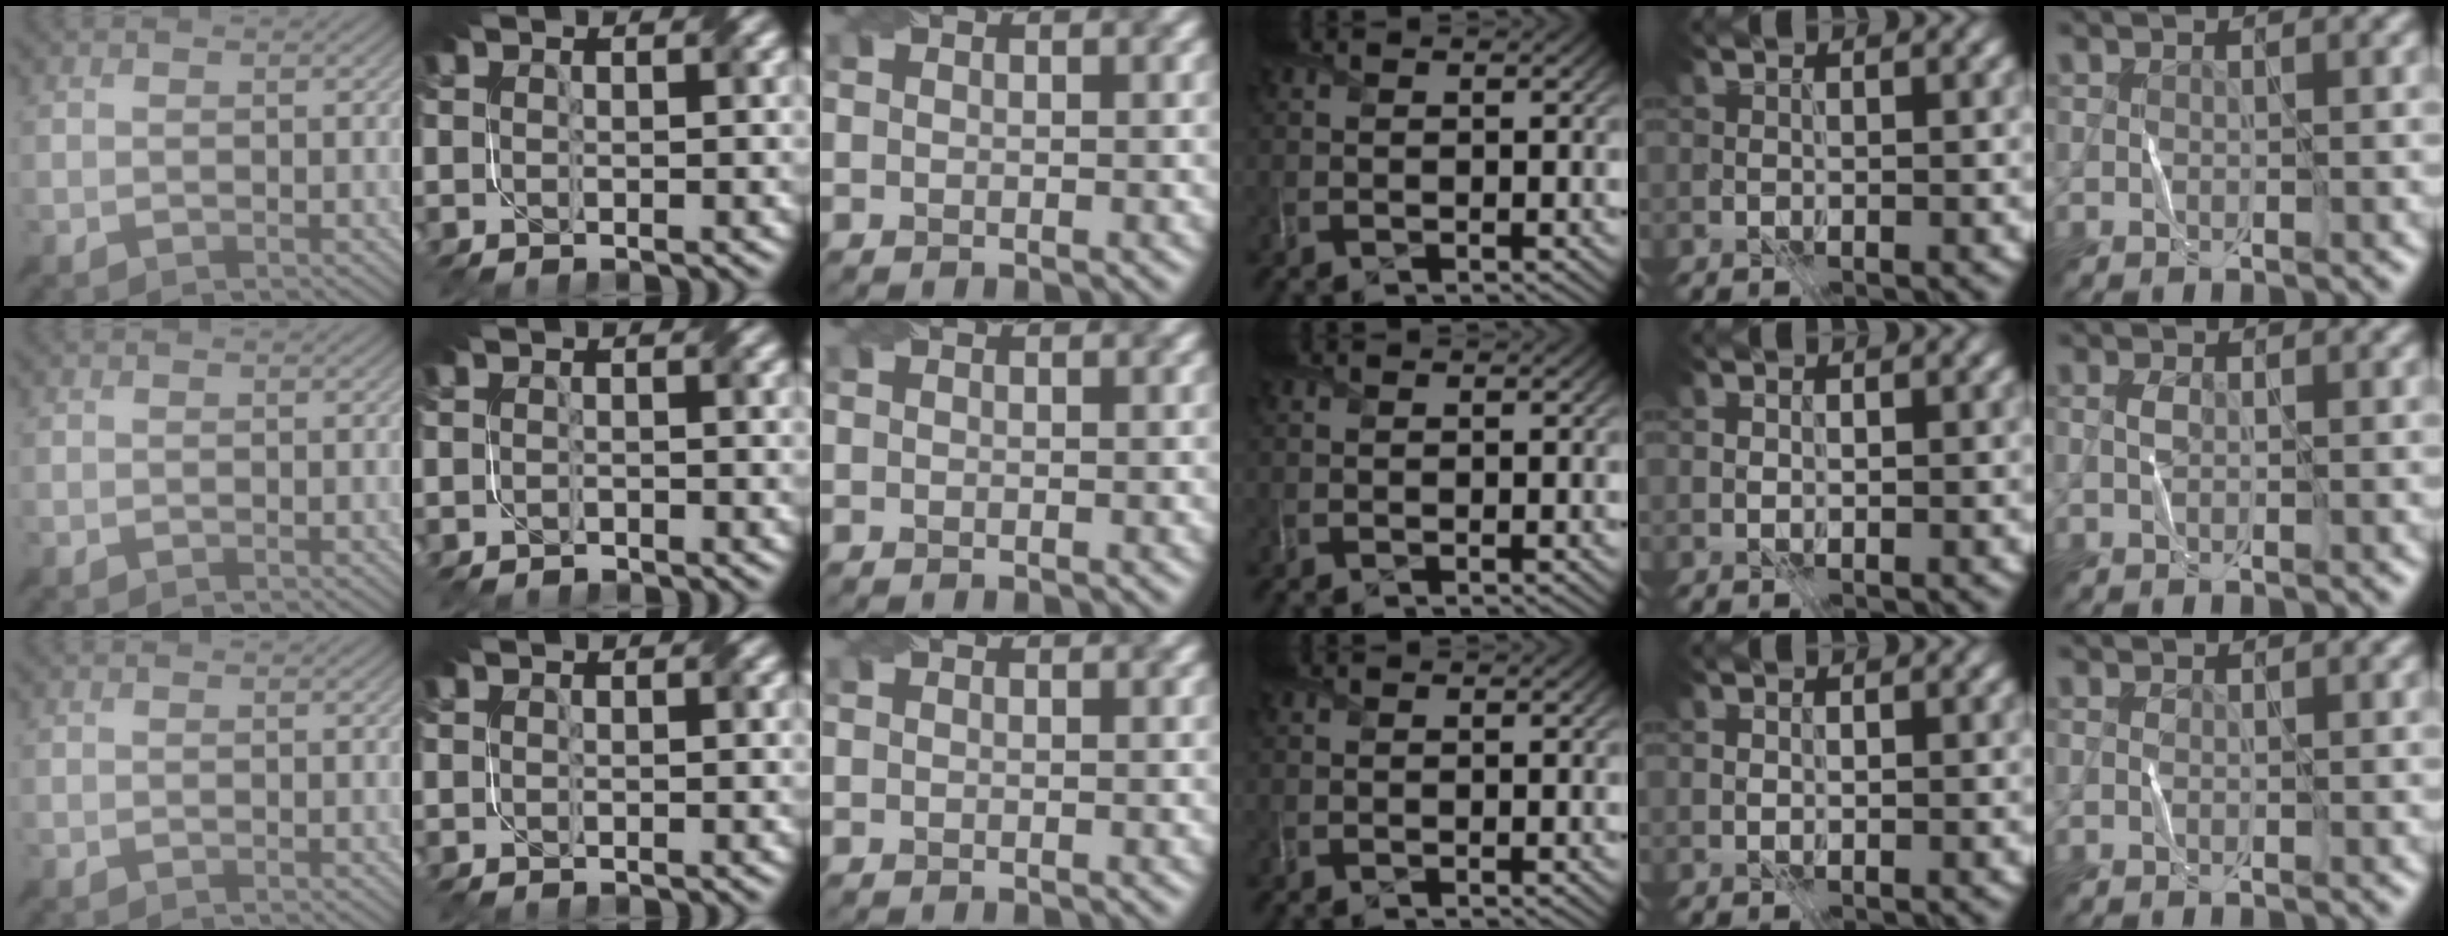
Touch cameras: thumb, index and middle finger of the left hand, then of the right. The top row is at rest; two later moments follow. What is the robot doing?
{"motion": "fold", "object": "file"}